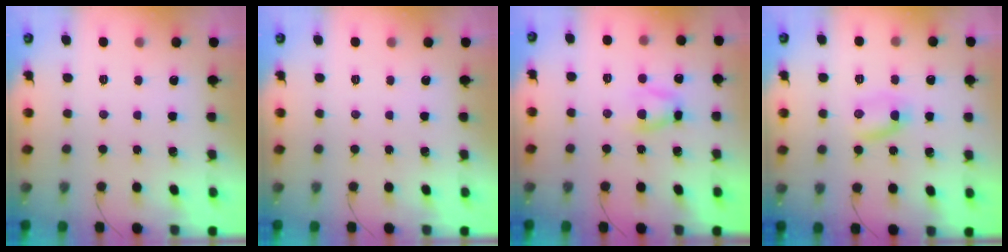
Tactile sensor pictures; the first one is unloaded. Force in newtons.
{"total": 0.0}
{"total": 5.3, "press": 5.3, "slide": 0.8}
{"total": 3.7, "press": 3.5, "slide": 1.2}